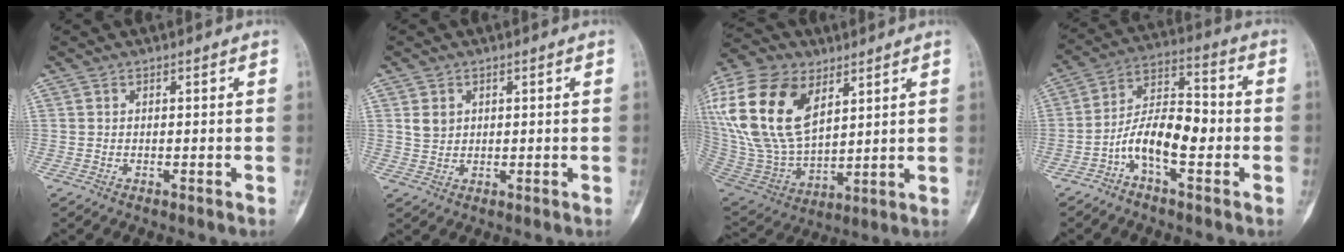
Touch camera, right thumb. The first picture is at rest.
{"total": 2.7, "force": [0.9, 2.2, 1.2], "torque": [-0.015, -0.003, 0.023]}
{"total": 25.1, "force": [9.4, 14.8, 18.0], "torque": [-0.385, -0.019, 0.184]}
{"total": 11.1, "force": [-3.5, 5.0, 9.2], "torque": [-0.158, 0.049, -0.070]}